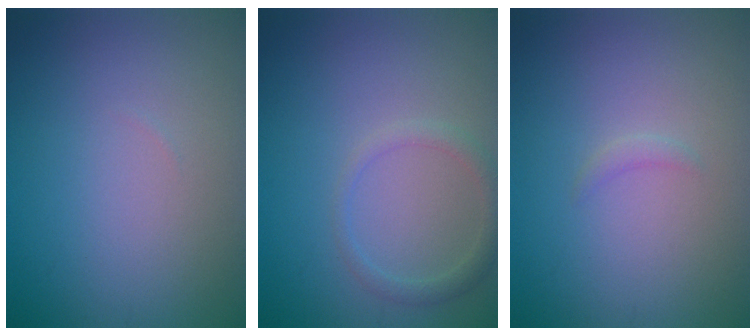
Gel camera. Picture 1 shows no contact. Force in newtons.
{"total": 1.7, "press": 1.7, "slide": 0.1}
{"total": 0.7, "press": 0.7, "slide": 0.1}